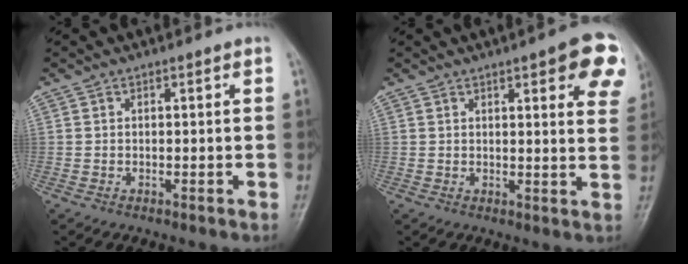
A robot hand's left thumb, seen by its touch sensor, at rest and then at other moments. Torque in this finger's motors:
{"motor_torque": [0.29, 0.29, 0.29, 0.09, 0.11]}